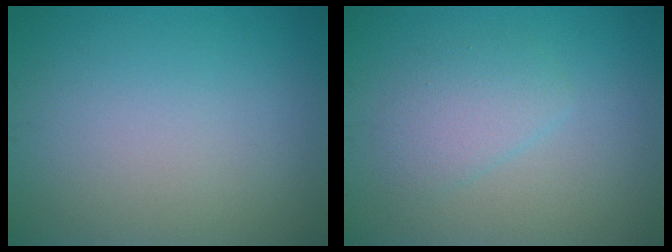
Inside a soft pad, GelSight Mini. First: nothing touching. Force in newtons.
{"total": 2.4, "press": 2.4, "slide": 0.2}